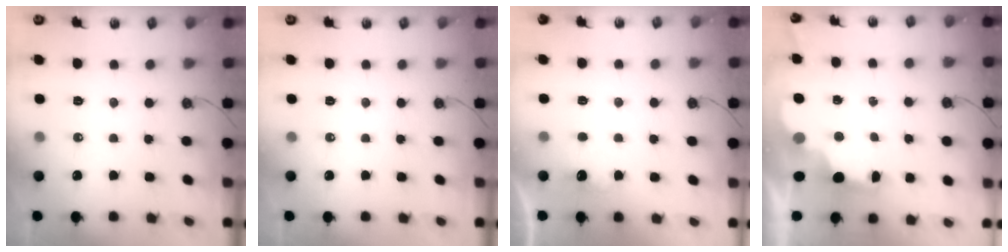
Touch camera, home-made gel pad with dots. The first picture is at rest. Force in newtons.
{"total": 0.0}
{"total": 2.6, "press": 2.4, "slide": 0.8}
{"total": 2.8, "press": 2.7, "slide": 0.9}